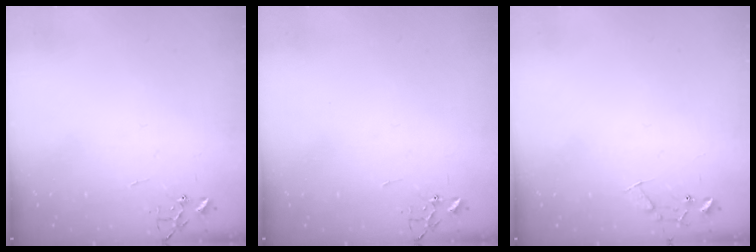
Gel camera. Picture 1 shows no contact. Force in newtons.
{"total": 0.0}
{"total": 8.1, "press": 8.1, "slide": 0.5}